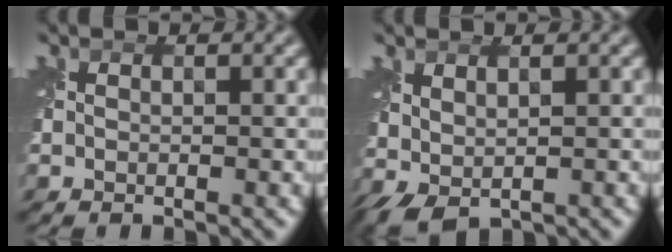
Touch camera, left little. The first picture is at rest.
{"total": 2.2, "force": [0.5, 1.2, 1.8], "torque": [-0.037, 0.000, 0.015]}